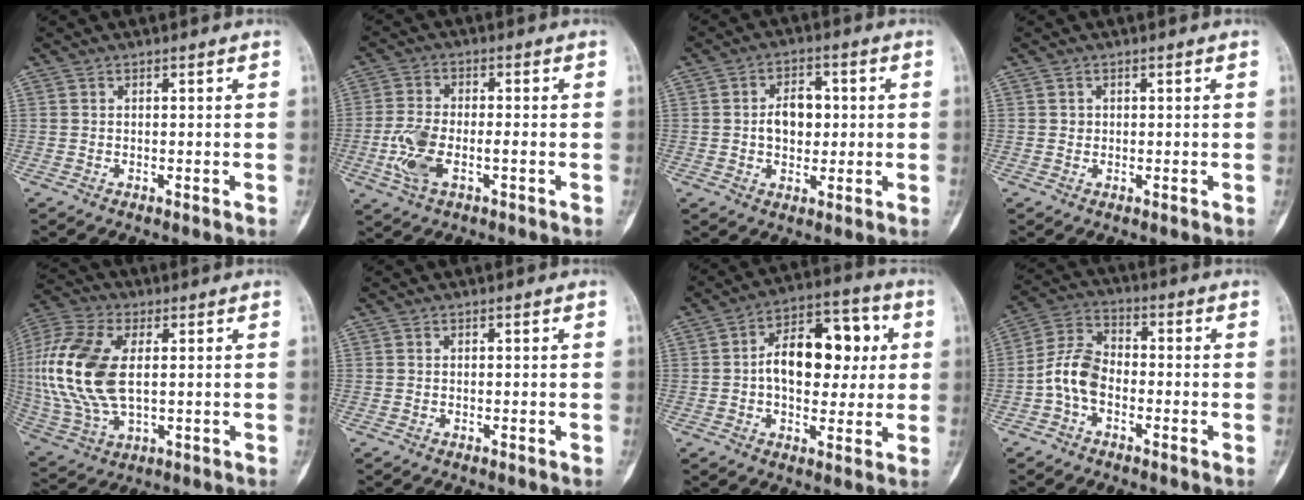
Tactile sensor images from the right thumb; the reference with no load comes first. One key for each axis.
{"total": 8.4, "fx": -2.4, "fy": 4.0, "fz": 7.0, "tx": -0.160, "ty": 0.010, "tz": -0.044}
{"total": 7.6, "fx": 0.5, "fy": 5.2, "fz": 5.5, "tx": -0.058, "ty": 0.008, "tz": 0.005}
{"total": 0.8, "fx": 0.1, "fy": 0.7, "fz": 0.2, "tx": 0.002, "ty": 0.002, "tz": 0.002}
{"total": 18.5, "fx": 1.9, "fy": 10.2, "fz": 15.4, "tx": -0.344, "ty": 0.000, "tz": 0.038}
{"total": 0.0}
{"total": 15.3, "fx": 1.6, "fy": 9.3, "fz": 12.1, "tx": -0.145, "ty": 0.025, "tz": 0.017}
{"total": 7.9, "fx": -2.3, "fy": 5.0, "fz": 5.6, "tx": -0.105, "ty": 0.031, "tz": -0.058}